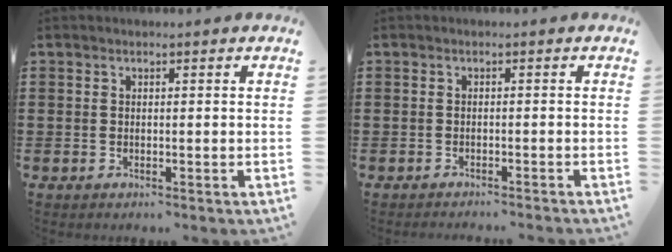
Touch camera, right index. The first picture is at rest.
{"total": 0.9, "force": [-0.9, -0.1, 0.1], "torque": [-0.004, -0.001, -0.019]}